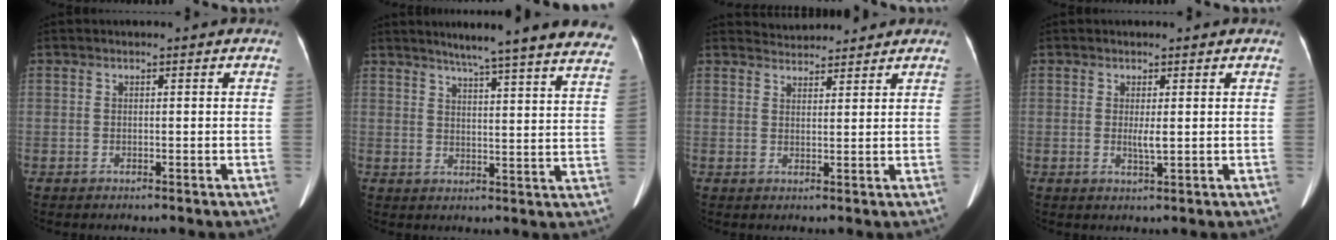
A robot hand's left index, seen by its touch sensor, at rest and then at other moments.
{"total": 23.7, "force": [21.0, 0.2, 10.9], "torque": [-0.154, -0.052, 0.246]}
{"total": 3.3, "force": [3.3, 0.5, -0.1], "torque": [-0.005, 0.024, 0.058]}
{"total": 1.7, "force": [0.1, 0.1, 1.7], "torque": [-0.037, -0.005, 0.006]}